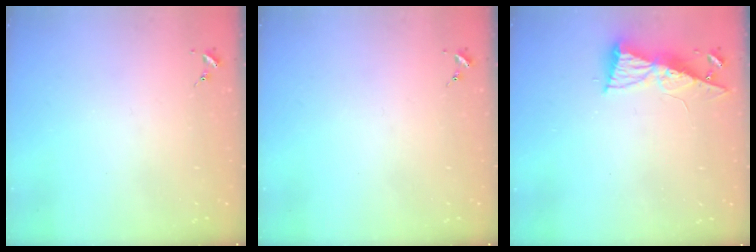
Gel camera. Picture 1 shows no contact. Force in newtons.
{"total": 0.0}
{"total": 8.3, "press": 8.3, "slide": 0.7}